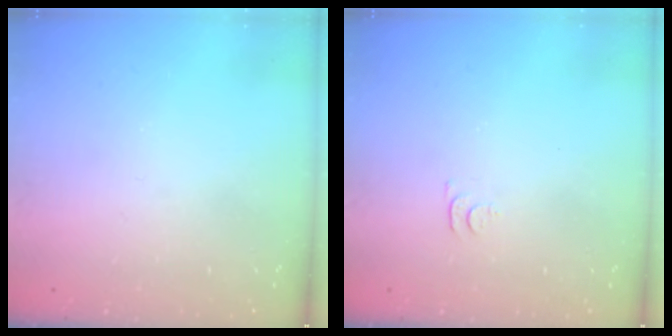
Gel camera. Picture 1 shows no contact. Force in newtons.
{"total": 3.1, "press": 3.1, "slide": 0.5}